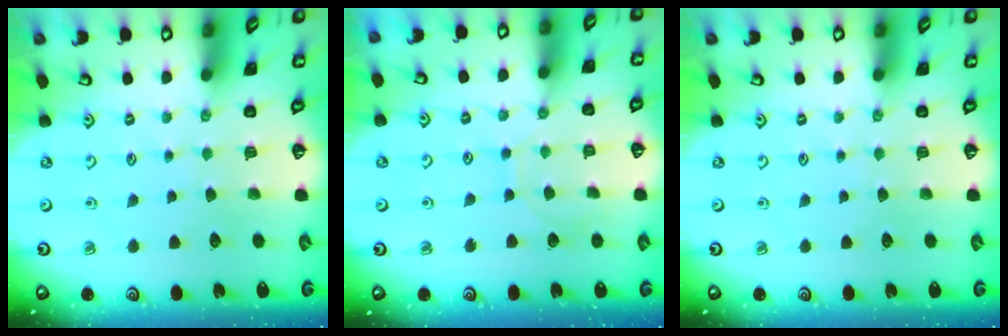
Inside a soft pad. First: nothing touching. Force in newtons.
{"total": 5.6, "press": 5.6, "slide": 0.6}
{"total": 0.0}